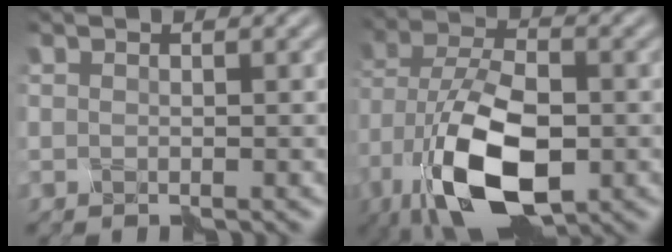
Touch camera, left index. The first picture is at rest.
{"total": 11.3, "force": [-5.0, 5.3, 8.6], "torque": [-0.185, -0.008, -0.095]}